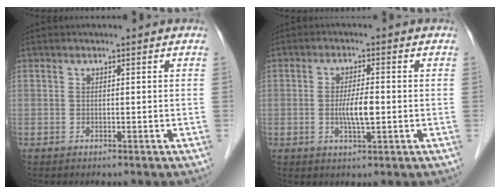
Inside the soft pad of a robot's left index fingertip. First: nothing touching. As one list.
[{"total": 4.2, "force": [-0.5, 0.6, 4.1], "torque": [-0.081, -0.004, -0.009]}]